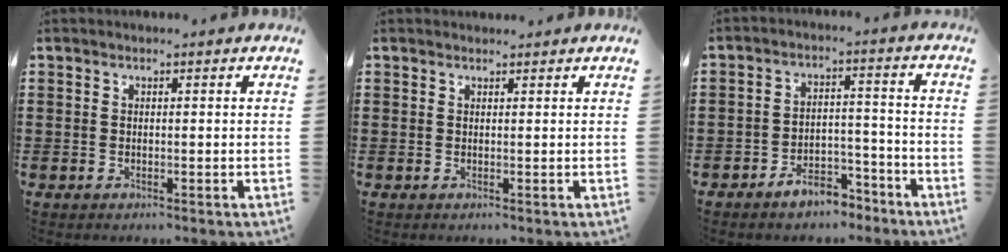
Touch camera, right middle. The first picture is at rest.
{"total": 0.6, "force": [0.6, 0.1, -0.1], "torque": [0.006, -0.005, 0.012]}
{"total": 5.4, "force": [-5.0, 1.6, 1.3], "torque": [-0.021, 0.015, -0.096]}